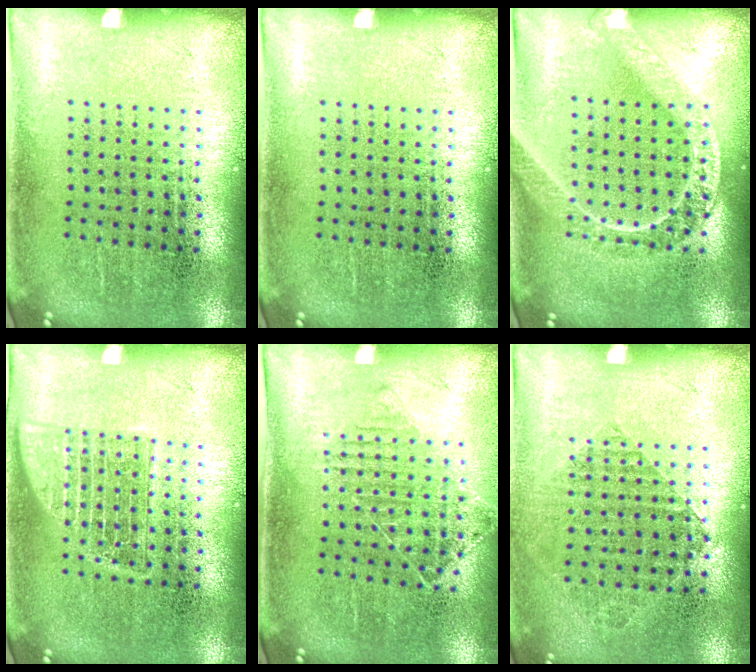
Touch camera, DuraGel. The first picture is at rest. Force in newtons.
{"total": 0.0}
{"total": 1.4, "press": 1.4, "slide": 0.2}
{"total": 2.2, "press": 2.1, "slide": 0.5}
{"total": 1.0, "press": 1.0, "slide": 0.2}
{"total": 0.9, "press": 0.8, "slide": 0.3}